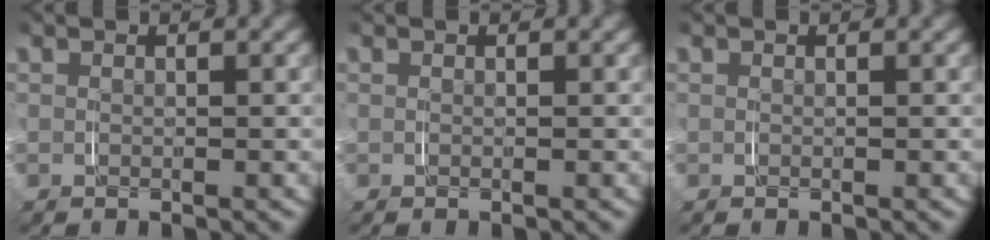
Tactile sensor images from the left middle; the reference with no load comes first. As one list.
[{"total": 0.0}, {"total": 0.0}]